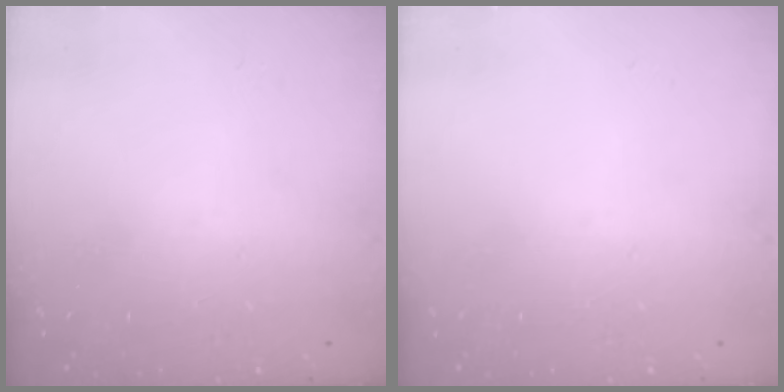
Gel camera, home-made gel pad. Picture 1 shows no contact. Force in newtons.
{"total": 0.0}